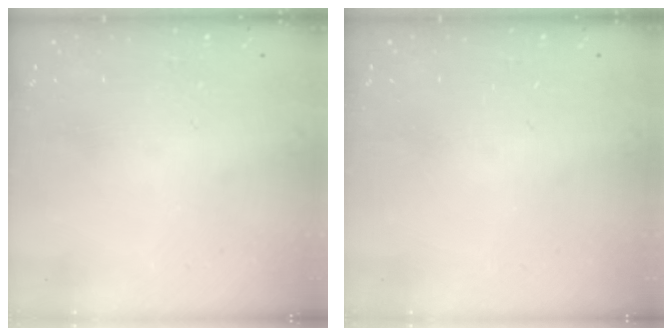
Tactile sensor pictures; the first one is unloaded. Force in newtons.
{"total": 0.0}